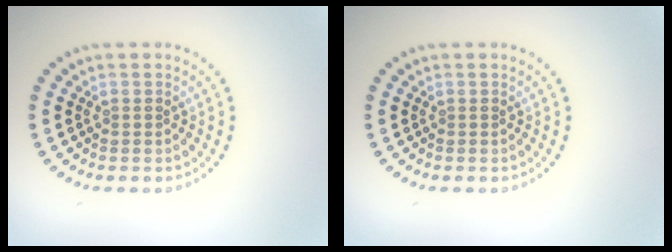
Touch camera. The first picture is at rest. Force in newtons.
{"total": 0.0}